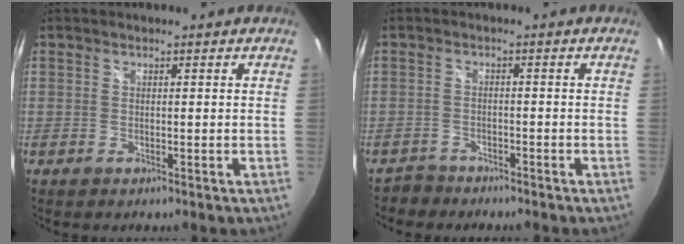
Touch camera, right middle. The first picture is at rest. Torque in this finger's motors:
{"motor_torque": [-0.56, 0.11, 0.02, -0.01]}